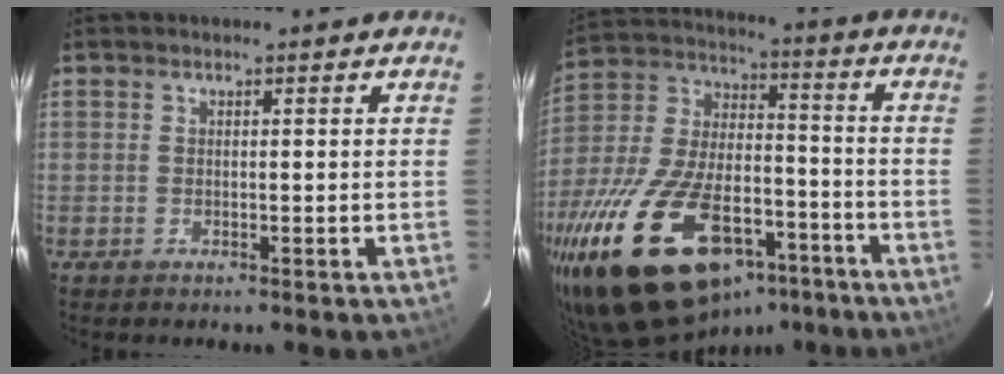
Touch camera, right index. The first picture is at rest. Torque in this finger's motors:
{"motor_torque": [2.14, 0.00, 1.05, 0.21]}